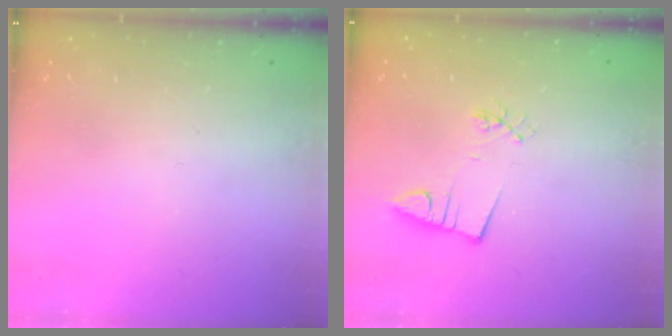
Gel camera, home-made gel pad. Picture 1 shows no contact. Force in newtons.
{"total": 3.2, "press": 1.7, "slide": 2.6}